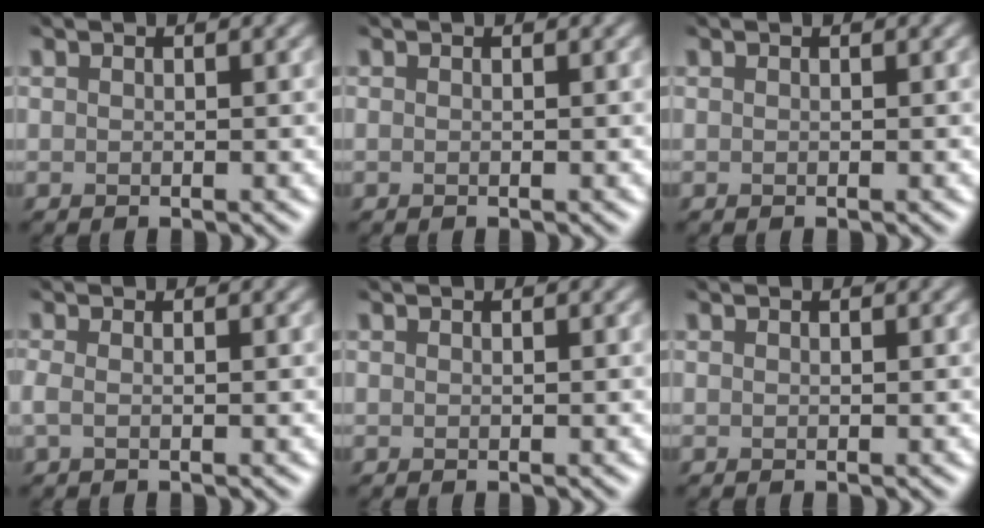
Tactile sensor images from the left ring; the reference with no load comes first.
{"total": 0.0}
{"total": 0.0}
{"total": 1.0, "force": [-0.3, 0.3, 0.9], "torque": [-0.017, -0.001, -0.005]}
{"total": 0.0}
{"total": 0.0}